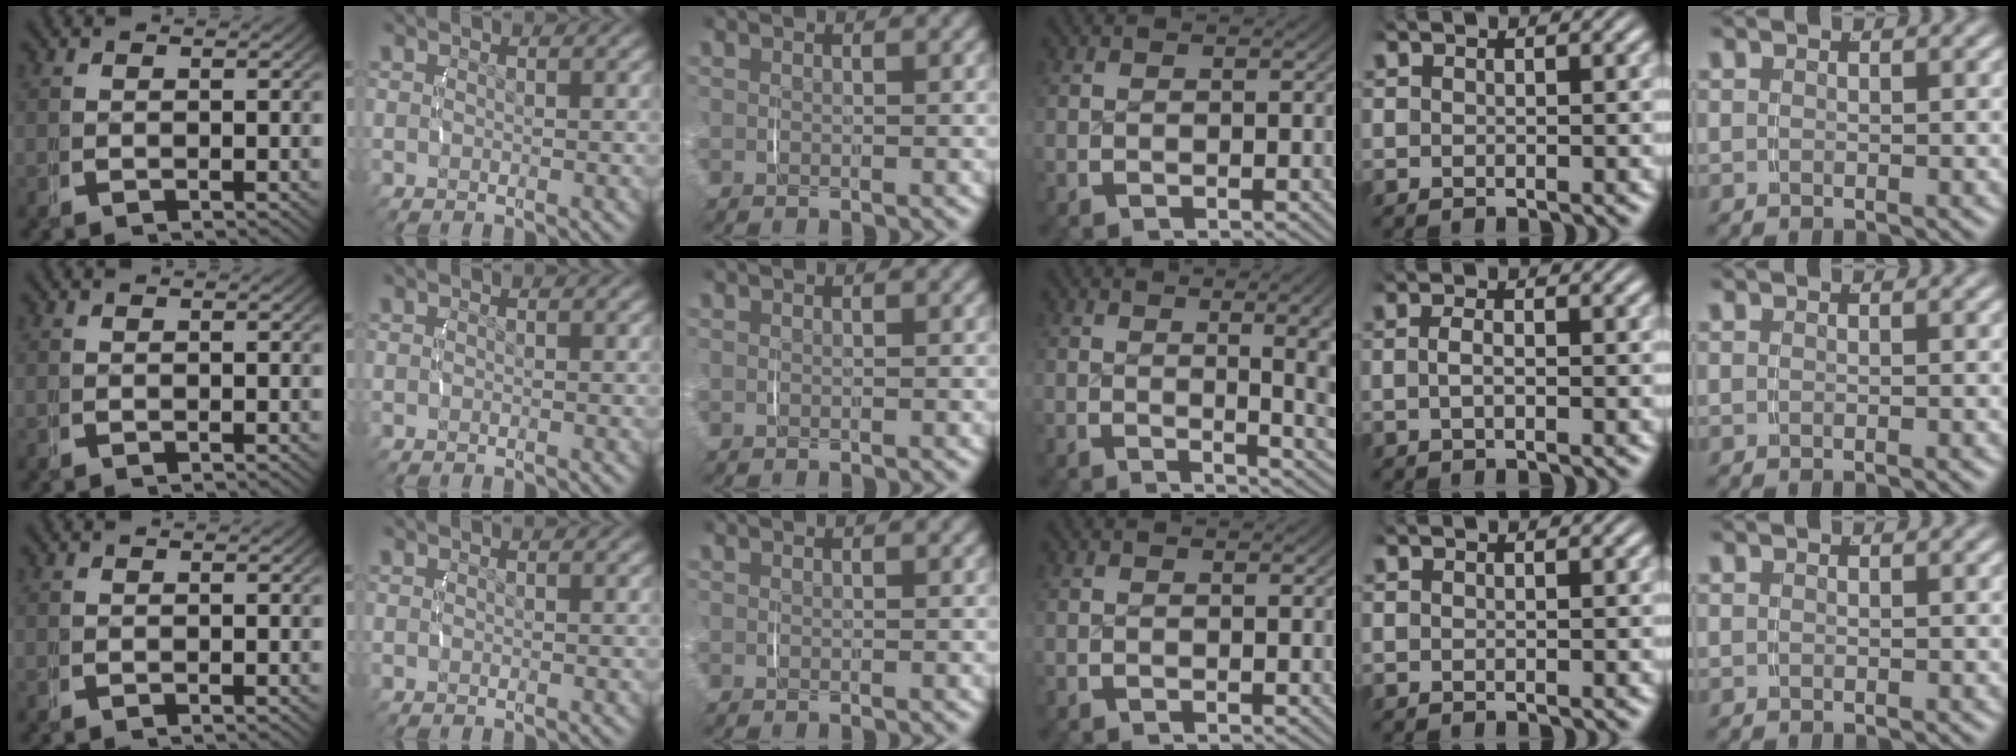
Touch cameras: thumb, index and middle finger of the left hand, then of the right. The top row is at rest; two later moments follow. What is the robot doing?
{"motion": "lift_and_place", "object": "jewelry box"}